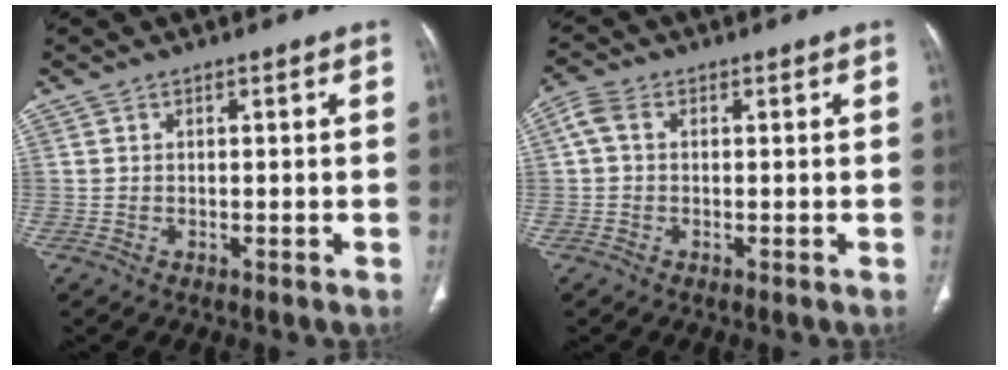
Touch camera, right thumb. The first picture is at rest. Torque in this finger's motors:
{"motor_torque": [0.44, 0.42, 0.07, -0.08, 0.07]}